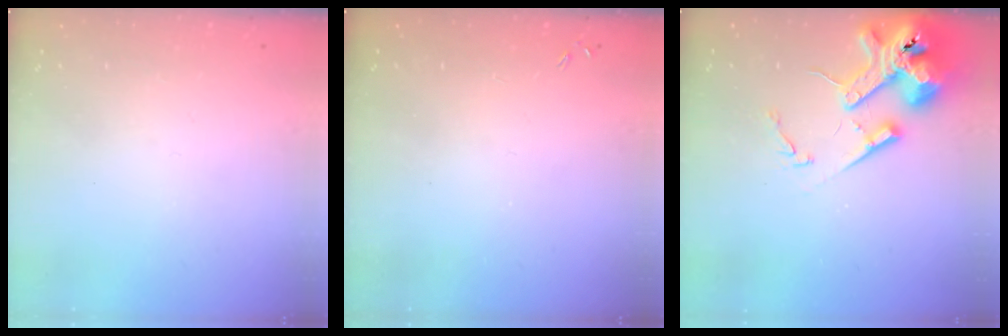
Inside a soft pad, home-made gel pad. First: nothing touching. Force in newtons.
{"total": 0.0}
{"total": 14.7, "press": 14.6, "slide": 2.1}